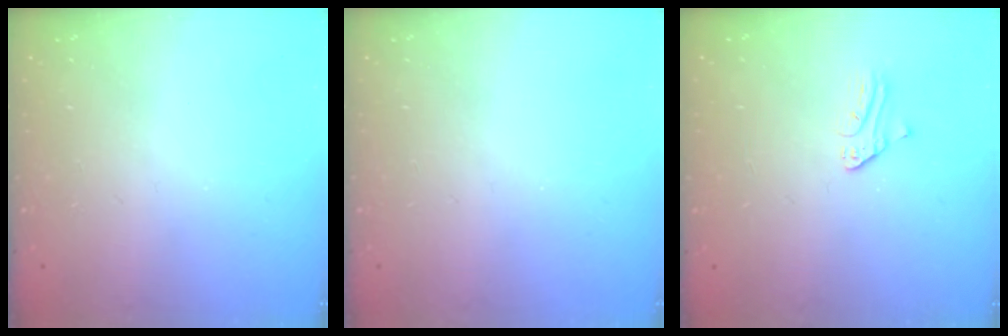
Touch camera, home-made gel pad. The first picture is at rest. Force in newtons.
{"total": 0.0}
{"total": 2.2, "press": 2.2, "slide": 0.3}